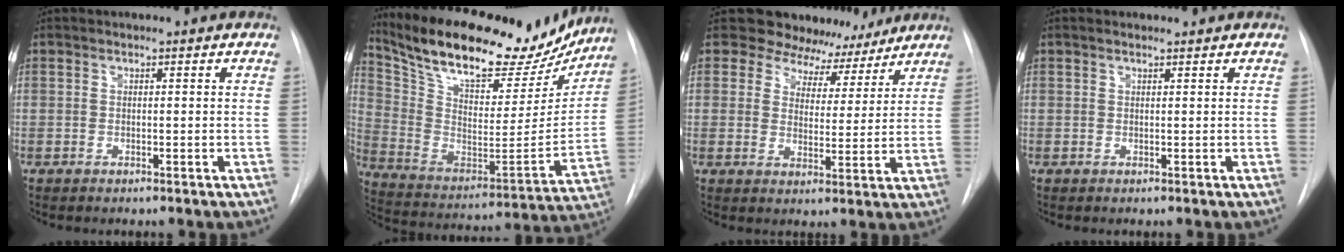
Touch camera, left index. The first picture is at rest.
{"total": 27.5, "force": [22.9, 8.6, 12.6], "torque": [-0.218, -0.006, 0.340]}
{"total": 9.6, "force": [8.3, 4.7, 0.8], "torque": [0.010, -0.002, 0.100]}
{"total": 1.0, "force": [1.0, 0.1, 0.3], "torque": [-0.009, 0.011, 0.018]}